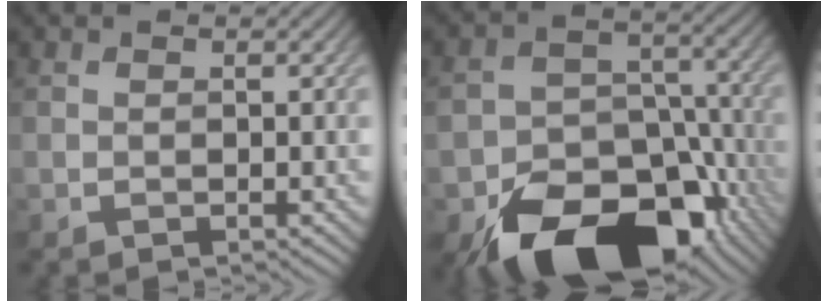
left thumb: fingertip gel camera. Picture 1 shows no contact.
{"total": 18.1, "force": [-11.1, 11.4, 8.8], "torque": [-0.137, -0.047, -0.155]}